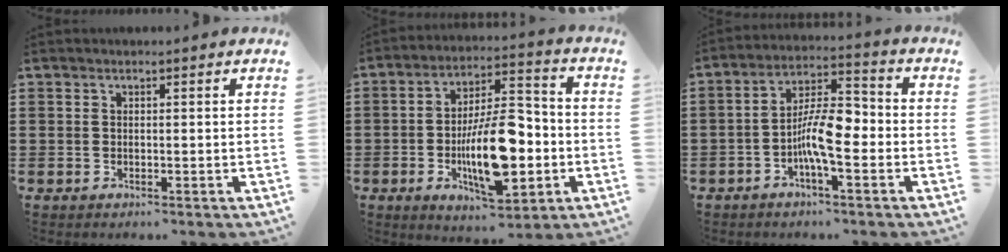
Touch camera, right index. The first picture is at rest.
{"total": 13.9, "force": [-3.5, 5.6, 12.2], "torque": [-0.223, -0.008, -0.063]}
{"total": 8.7, "force": [-2.4, 2.8, 7.9], "torque": [-0.153, 0.004, -0.047]}